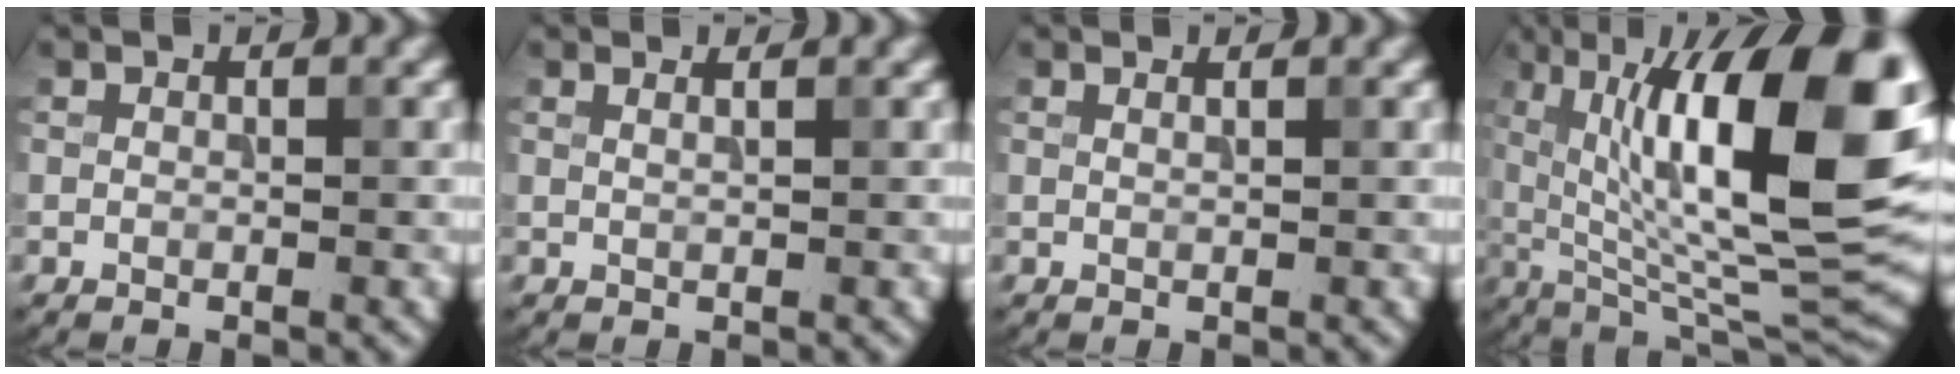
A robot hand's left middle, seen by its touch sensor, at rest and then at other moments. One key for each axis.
{"total": 1.9, "fx": 1.1, "fy": 1.0, "fz": 1.2, "tx": 0.004, "ty": -0.002, "tz": -0.011}
{"total": 1.6, "fx": 1.0, "fy": 0.9, "fz": 1.0, "tx": 0.002, "ty": -0.003, "tz": -0.008}
{"total": 18.4, "fx": 4.3, "fy": 6.7, "fz": 16.6, "tx": -0.244, "ty": 0.012, "tz": 0.071}